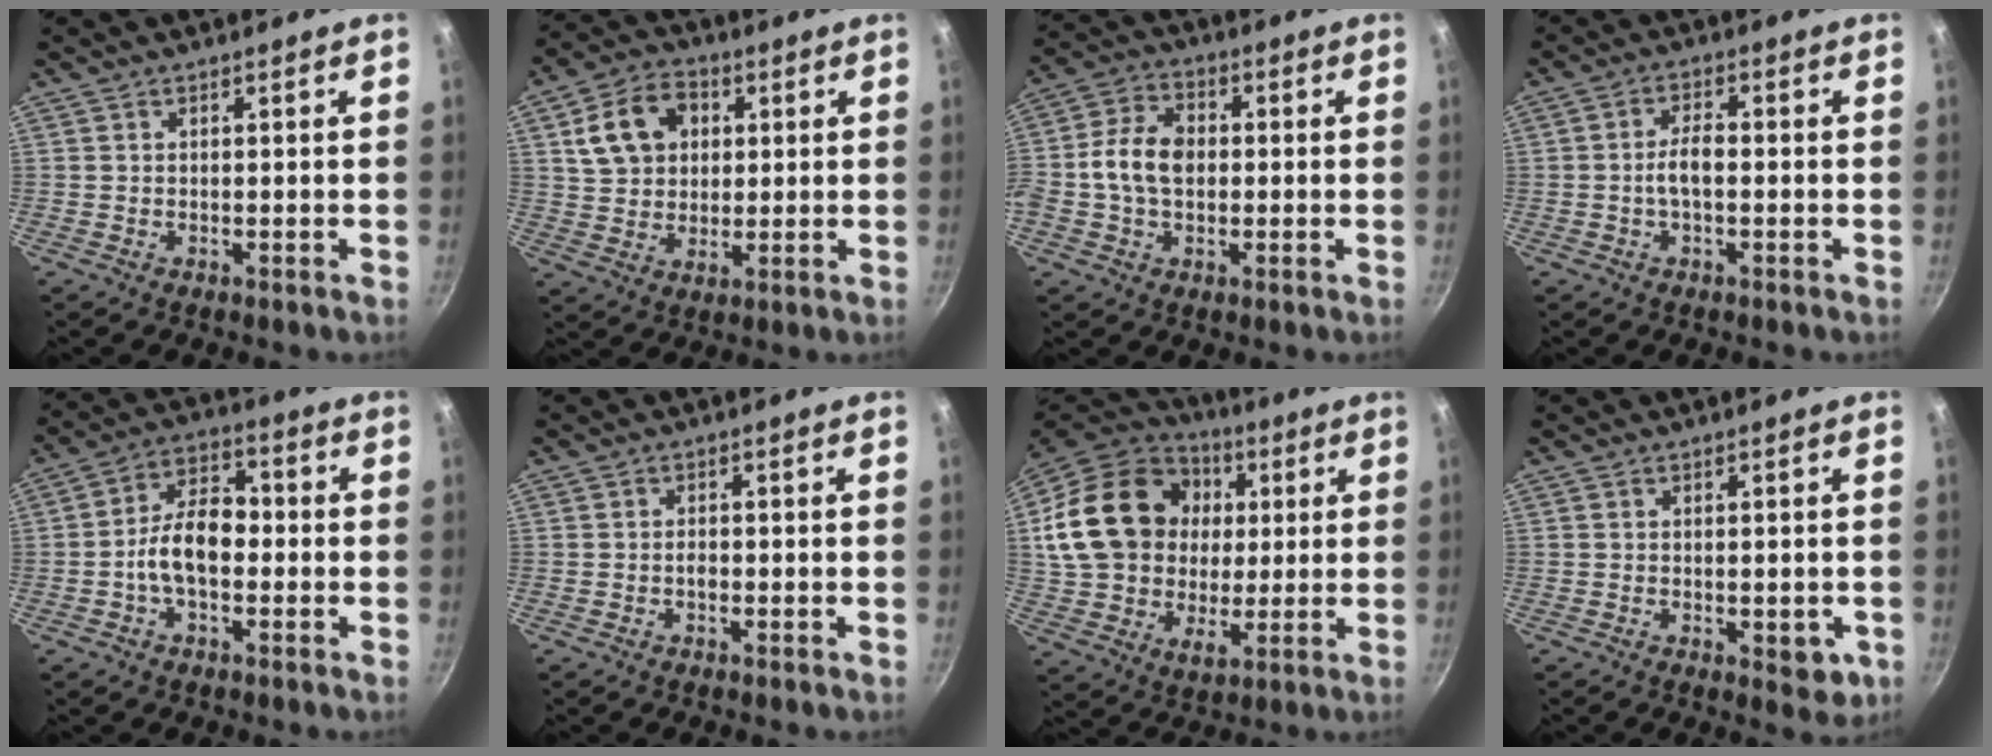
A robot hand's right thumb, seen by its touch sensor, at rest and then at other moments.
{"total": 12.1, "force": [3.5, 9.2, 7.0], "torque": [-0.104, 0.008, 0.056]}
{"total": 10.2, "force": [-0.2, 7.2, 7.1], "torque": [-0.117, 0.022, -0.019]}
{"total": 4.4, "force": [-0.7, 2.0, 3.8], "torque": [-0.071, 0.020, -0.016]}
{"total": 10.2, "force": [-1.6, 6.1, 7.9], "torque": [-0.114, 0.040, -0.041]}
{"total": 1.2, "force": [-0.4, 0.8, 0.8], "torque": [-0.011, 0.006, -0.008]}
{"total": 24.9, "force": [4.7, 18.9, 15.5], "torque": [-0.258, 0.012, 0.079]}
{"total": 5.1, "force": [-1.4, 2.5, 4.2], "torque": [-0.045, -0.005, -0.014]}